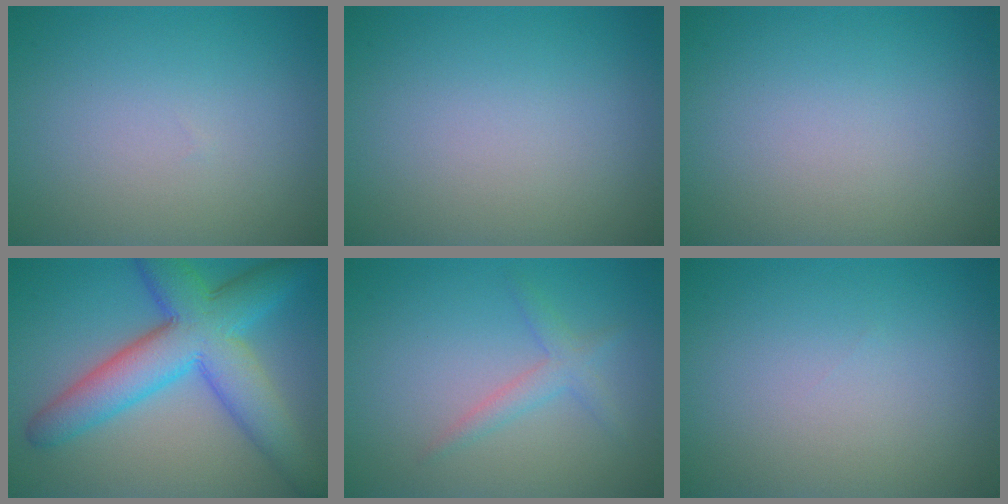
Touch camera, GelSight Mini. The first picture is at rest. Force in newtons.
{"total": 0.0}
{"total": 0.0}
{"total": 9.3, "press": 9.3, "slide": 0.1}
{"total": 1.9, "press": 1.9, "slide": 0.1}
{"total": 0.0}